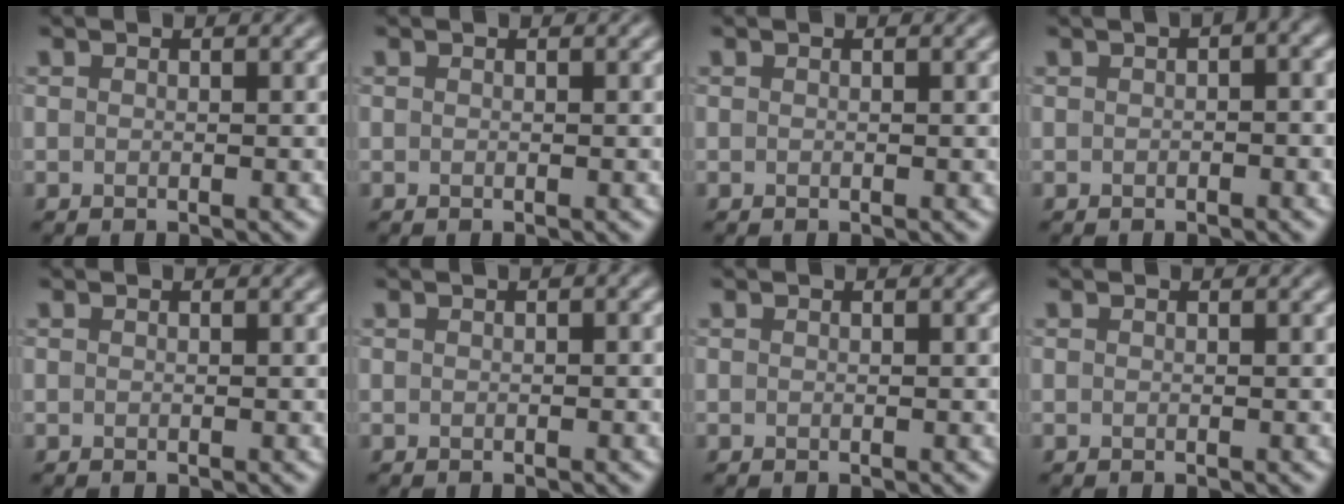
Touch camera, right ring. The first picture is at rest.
{"total": 0.0}
{"total": 0.0}
{"total": 2.6, "force": [0.4, 1.5, 2.1], "torque": [-0.019, 0.007, 0.000]}
{"total": 0.0}
{"total": 0.8, "force": [0.1, 0.5, 0.7], "torque": [-0.010, 0.001, 0.002]}
{"total": 0.0}
{"total": 0.0}